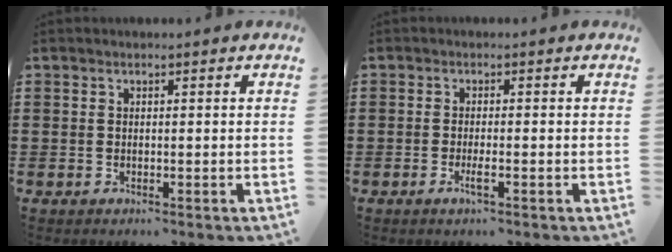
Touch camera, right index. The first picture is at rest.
{"total": 2.0, "force": [-0.9, 0.2, 1.7], "torque": [-0.037, -0.006, -0.018]}